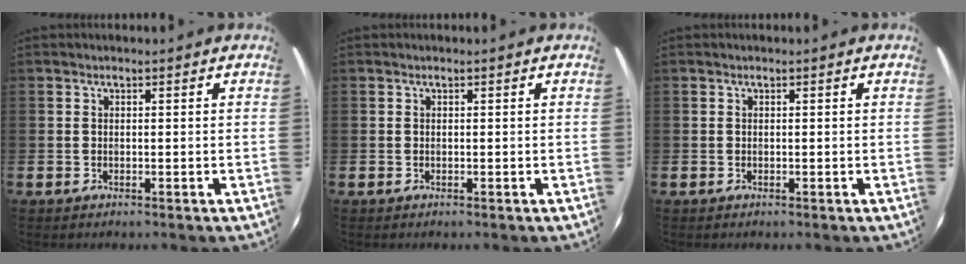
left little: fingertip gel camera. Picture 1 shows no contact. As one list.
[{"total": 0.0}, {"total": 0.0}]